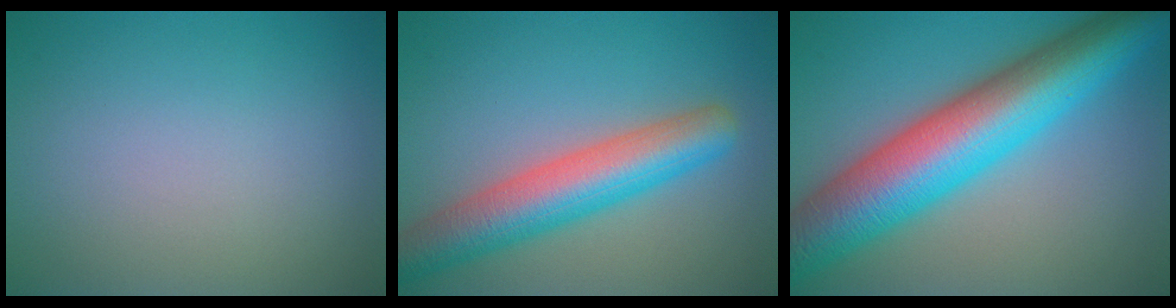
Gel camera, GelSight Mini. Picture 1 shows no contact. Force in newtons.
{"total": 7.4, "press": 7.4, "slide": 0.4}
{"total": 13.1, "press": 13.1, "slide": 0.2}